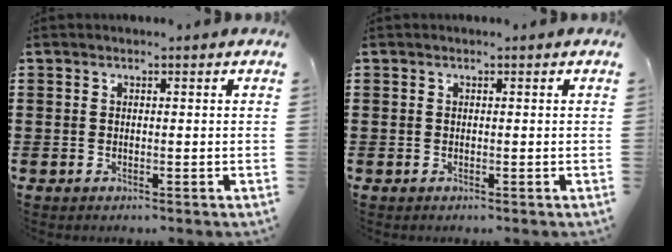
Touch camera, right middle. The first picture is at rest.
{"total": 0.0}